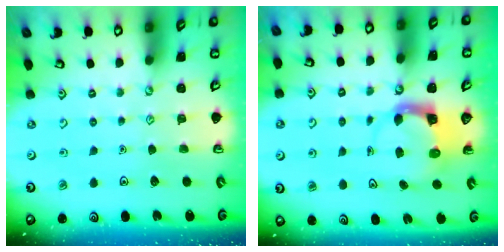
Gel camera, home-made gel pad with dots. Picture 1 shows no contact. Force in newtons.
{"total": 3.6, "press": 3.5, "slide": 0.5}